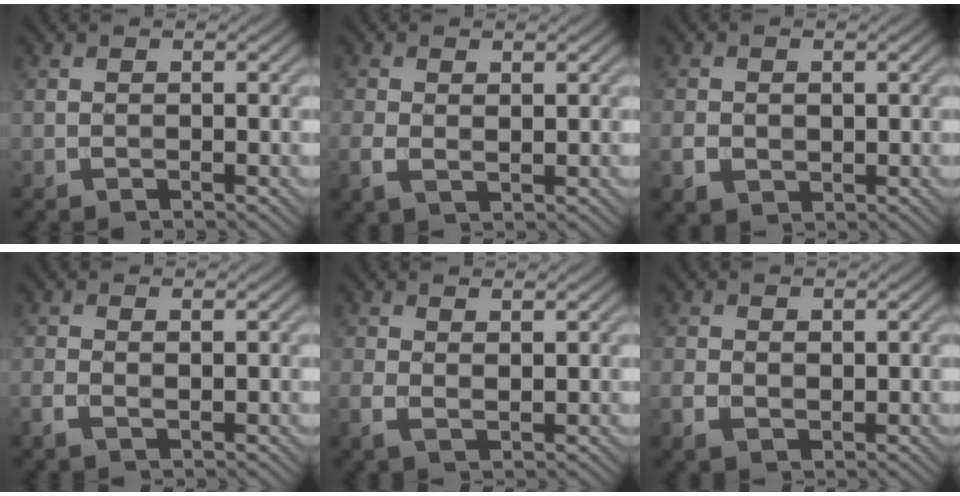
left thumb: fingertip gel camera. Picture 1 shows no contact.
{"total": 2.5, "force": [0.2, 1.3, 2.1], "torque": [-0.049, -0.004, 0.005]}
{"total": 2.8, "force": [-0.4, 2.2, 1.6], "torque": [-0.038, -0.007, -0.006]}
{"total": 2.0, "force": [-0.1, 0.9, 1.7], "torque": [-0.038, -0.003, -0.001]}
{"total": 2.6, "force": [0.7, 0.9, 2.3], "torque": [-0.053, -0.001, 0.015]}
{"total": 2.6, "force": [0.0, 2.0, 1.6], "torque": [-0.036, -0.007, 0.002]}